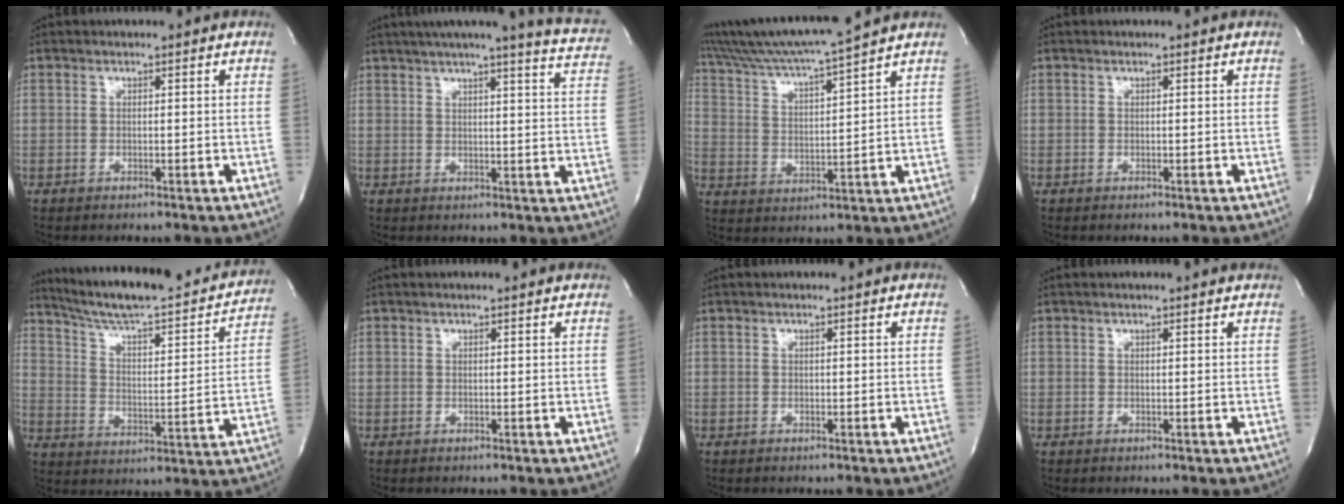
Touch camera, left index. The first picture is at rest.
{"total": 17.1, "force": [14.8, 0.3, 8.5], "torque": [-0.113, -0.029, 0.164]}
{"total": 13.6, "force": [11.9, -1.7, 6.4], "torque": [-0.122, 0.009, 0.202]}
{"total": 0.0}
{"total": 24.9, "force": [21.9, 3.2, 11.4], "torque": [-0.175, -0.015, 0.304]}
{"total": 1.8, "force": [1.7, -0.1, 0.7], "torque": [-0.014, 0.011, 0.020]}
{"total": 0.0}
{"total": 3.2, "force": [3.0, 0.0, 1.1], "torque": [-0.018, 0.013, 0.029]}